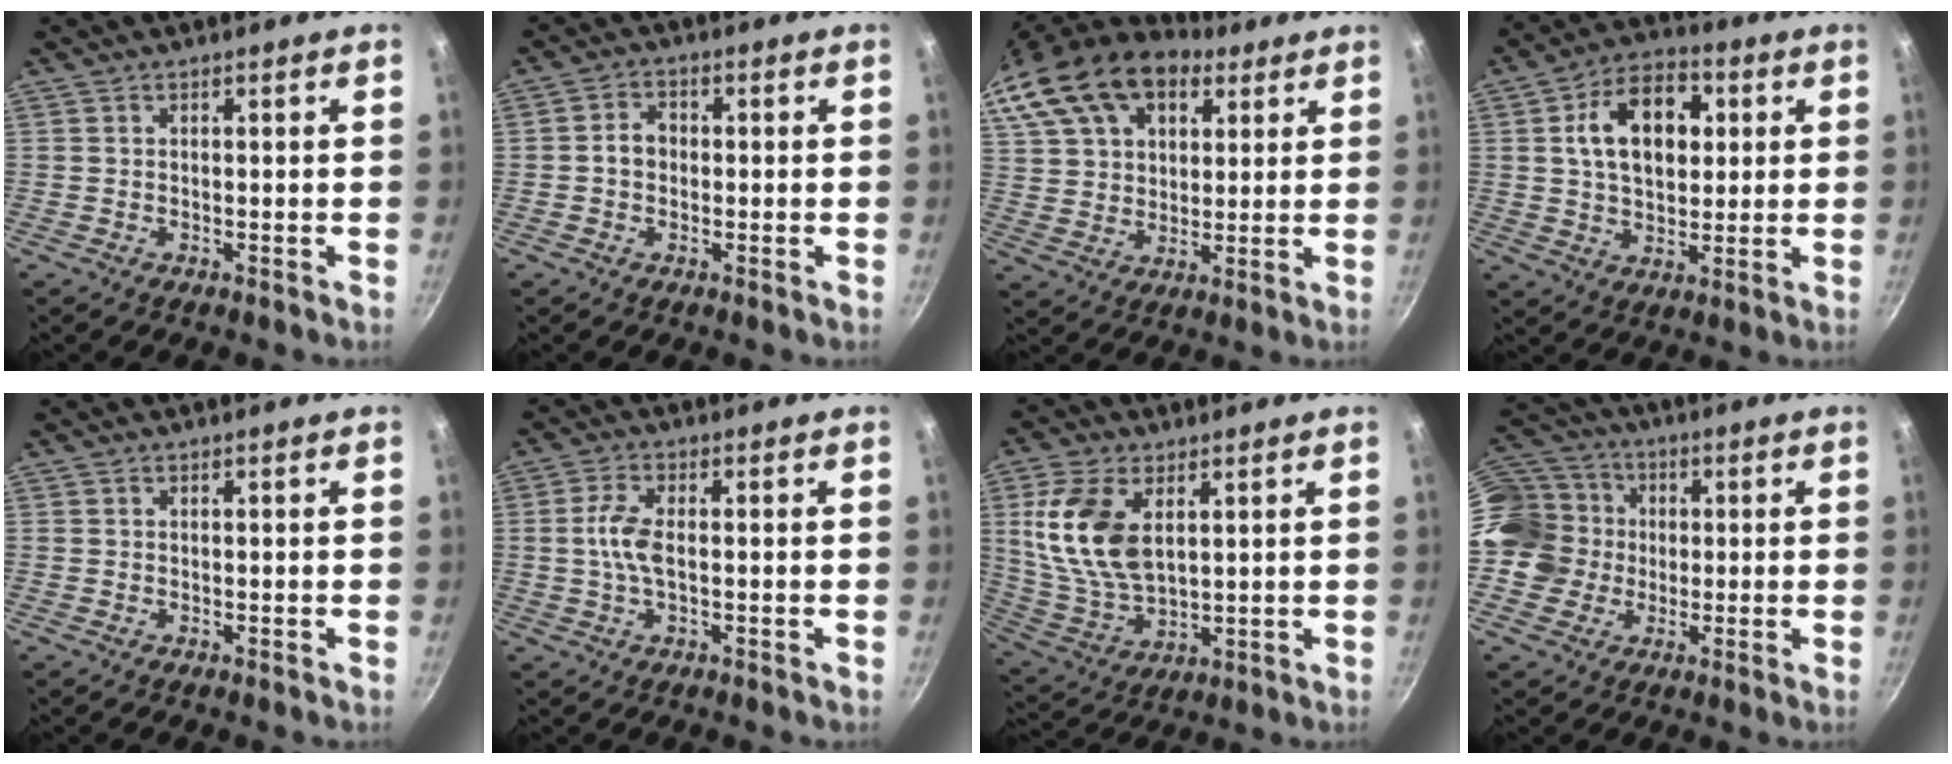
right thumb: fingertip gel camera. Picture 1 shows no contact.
{"total": 3.7, "force": [-0.3, 3.0, 2.1], "torque": [-0.020, 0.014, -0.010]}
{"total": 23.6, "force": [12.4, 14.7, 13.6], "torque": [-0.271, 0.020, 0.223]}
{"total": 14.4, "force": [3.2, 9.6, 10.3], "torque": [-0.133, 0.009, 0.044]}
{"total": 0.0}
{"total": 5.4, "force": [-0.2, 2.4, 4.8], "torque": [-0.107, 0.009, -0.009]}
{"total": 14.6, "force": [4.1, 8.4, 11.3], "torque": [-0.211, -0.017, 0.091]}
{"total": 13.7, "force": [-0.2, 12.5, 5.8], "torque": [-0.091, 0.029, -0.015]}